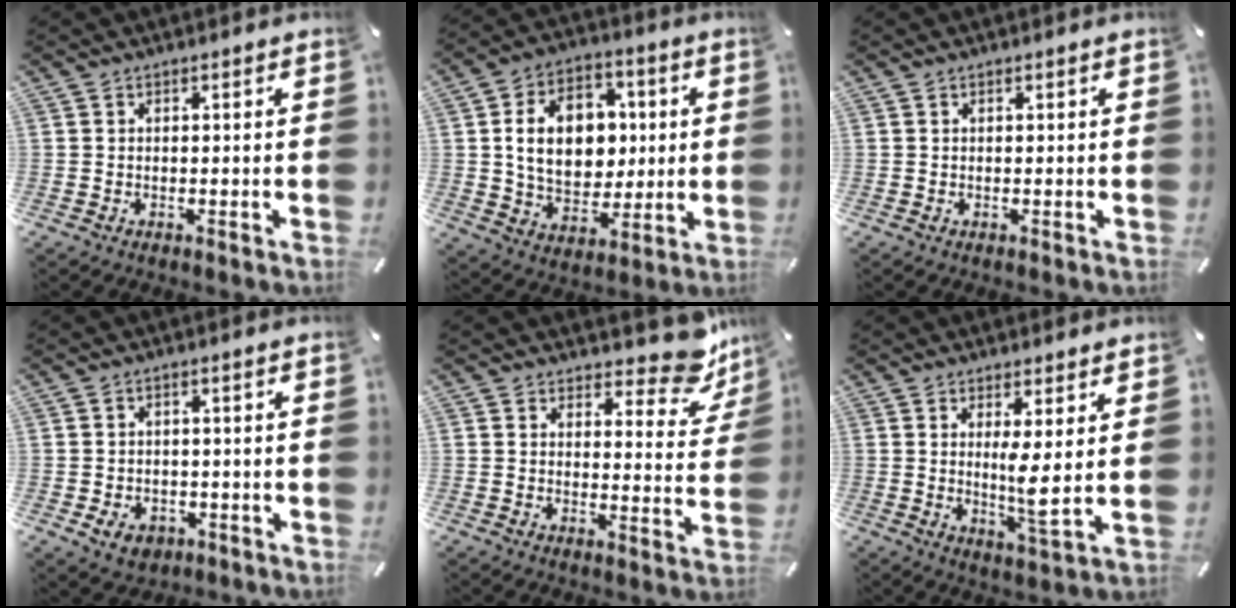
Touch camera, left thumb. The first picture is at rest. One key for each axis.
{"total": 15.4, "fx": 1.8, "fy": 11.9, "fz": 9.7, "tx": -0.167, "ty": 0.011, "tz": 0.035}
{"total": 0.0}
{"total": 4.8, "fx": -1.8, "fy": 3.7, "fz": 2.6, "tx": -0.045, "ty": 0.003, "tz": -0.034}
{"total": 10.6, "fx": 8.4, "fy": 4.5, "fz": 4.7, "tx": -0.046, "ty": -0.066, "tz": 0.146}
{"total": 8.0, "fx": 2.0, "fy": 1.1, "fz": 7.6, "tx": -0.133, "ty": -0.036, "tz": 0.029}